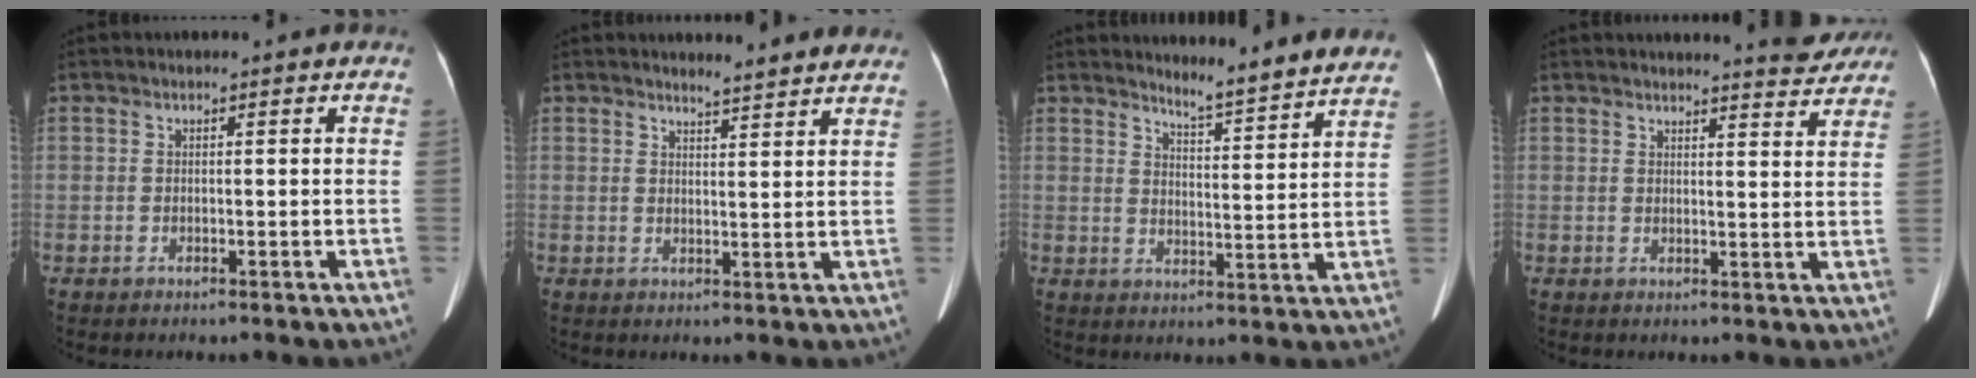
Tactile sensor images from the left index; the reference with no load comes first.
{"total": 5.5, "force": [5.3, 0.5, 1.3], "torque": [-0.022, -0.001, 0.053]}
{"total": 9.8, "force": [9.5, 0.2, 2.5], "torque": [-0.037, -0.019, 0.112]}
{"total": 5.8, "force": [5.6, 0.7, 1.0], "torque": [-0.011, -0.015, 0.052]}